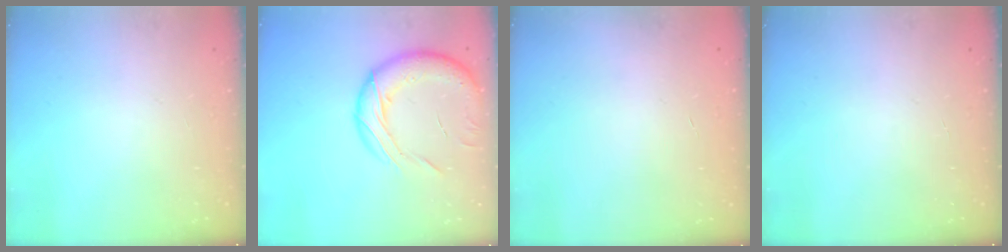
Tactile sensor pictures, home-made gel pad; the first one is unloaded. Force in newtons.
{"total": 18.0, "press": 17.7, "slide": 3.4}
{"total": 0.0}
{"total": 0.0}